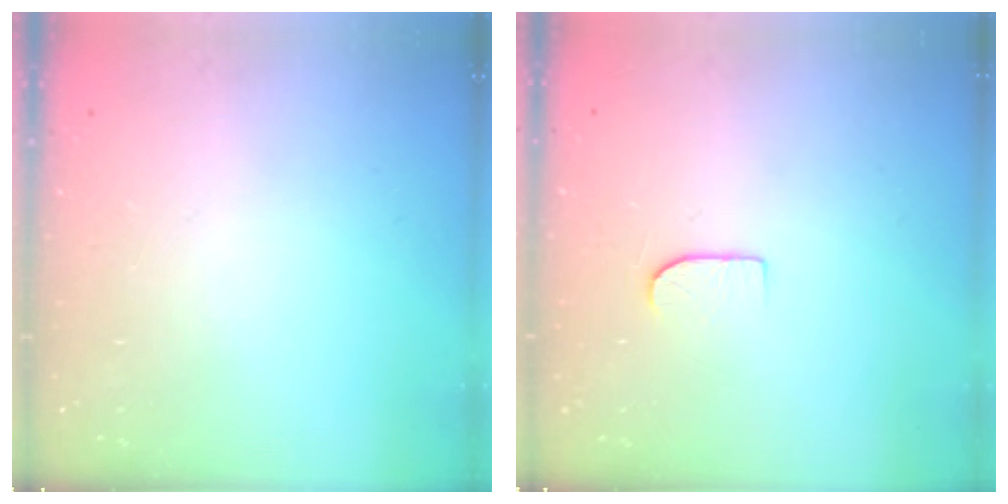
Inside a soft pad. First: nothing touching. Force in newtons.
{"total": 5.5, "press": 5.5, "slide": 0.6}